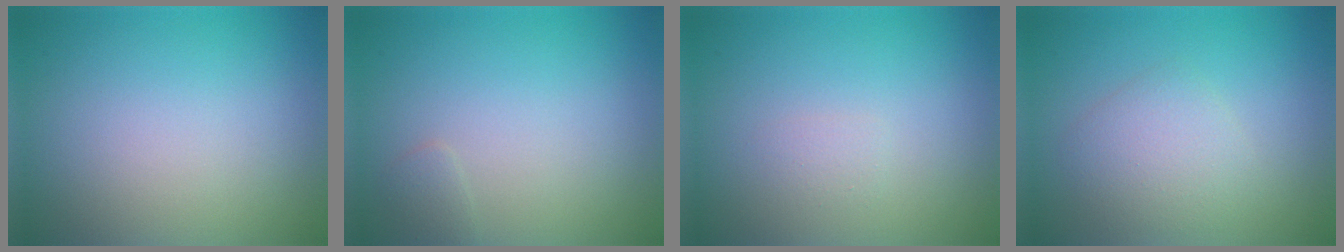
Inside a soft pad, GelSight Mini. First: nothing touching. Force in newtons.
{"total": 0.8, "press": 0.8, "slide": 0.0}
{"total": 0.7, "press": 0.7, "slide": 0.1}
{"total": 2.8, "press": 2.8, "slide": 0.1}